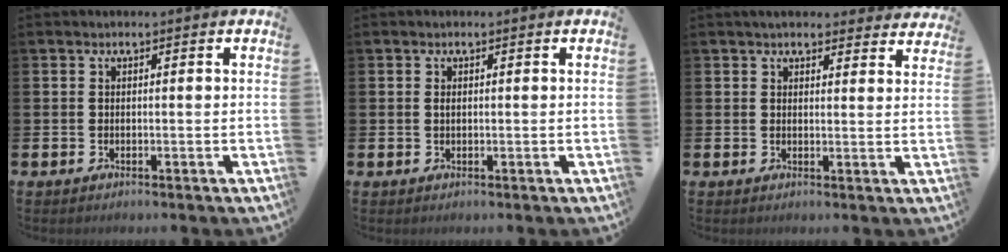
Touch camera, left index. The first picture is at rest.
{"total": 0.5, "force": [0.2, 0.3, 0.4], "torque": [-0.007, 0.000, 0.003]}
{"total": 3.7, "force": [3.6, 0.9, 0.6], "torque": [-0.007, -0.016, 0.064]}